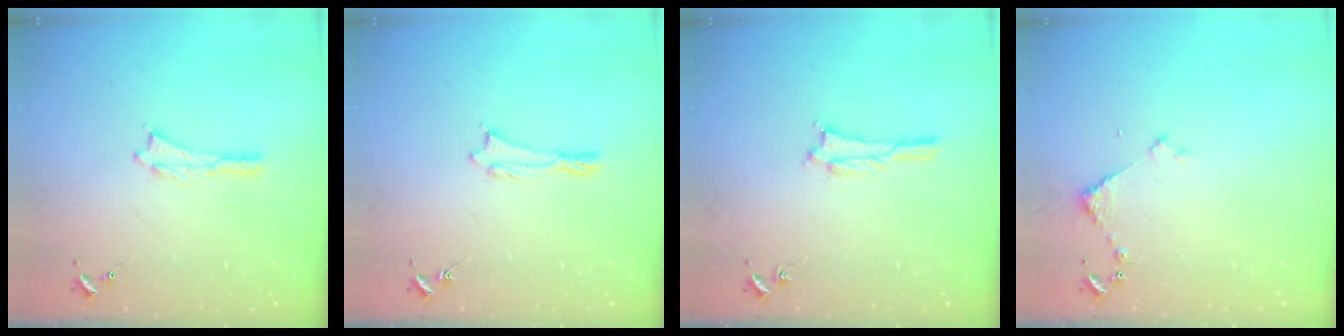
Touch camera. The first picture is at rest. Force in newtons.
{"total": 0.0}
{"total": 1.1, "press": 1.1, "slide": 0.1}
{"total": 2.9, "press": 2.9, "slide": 0.3}